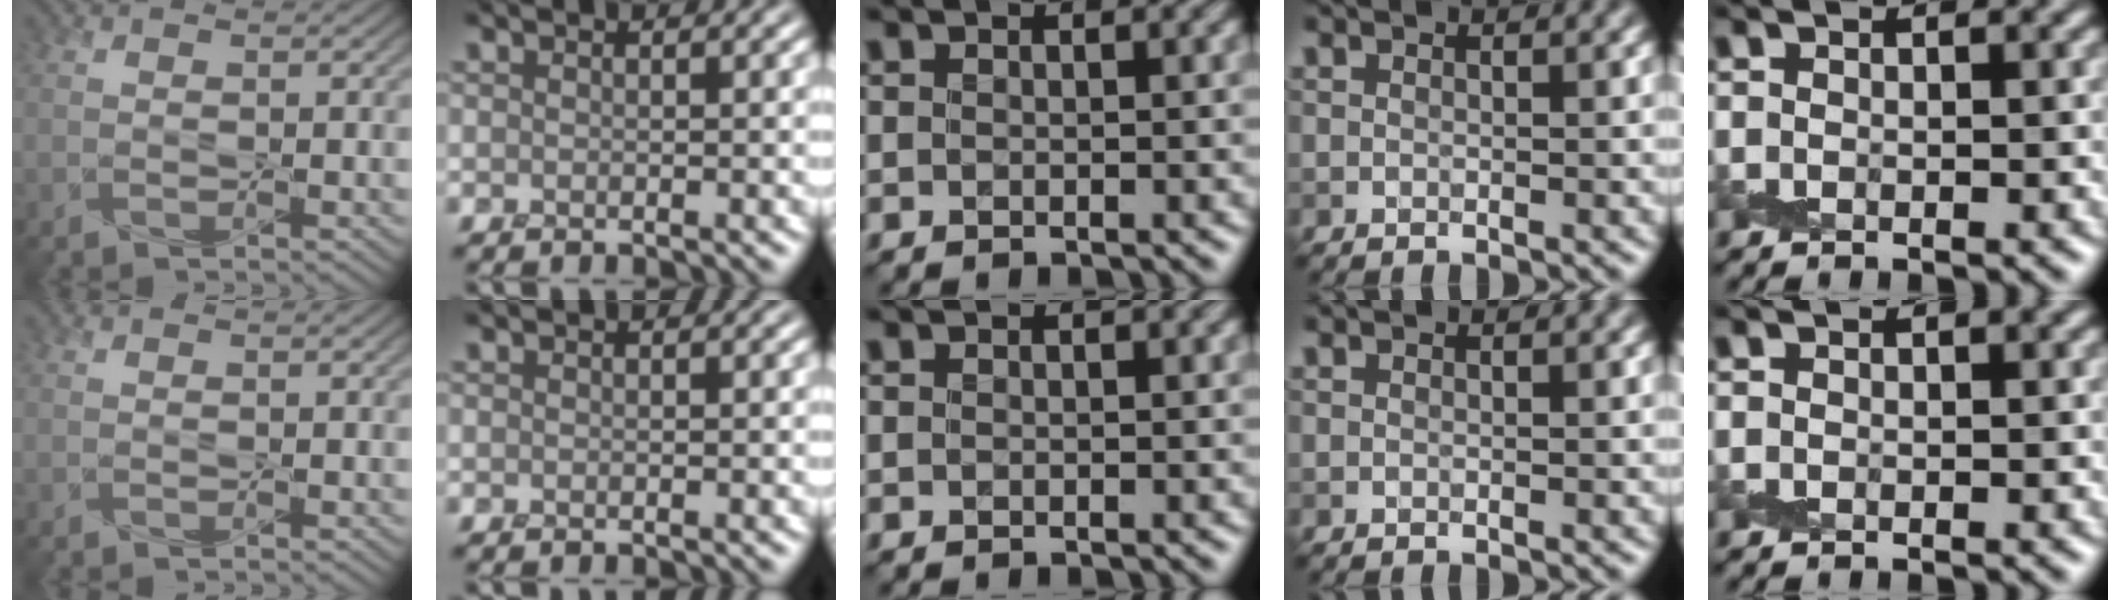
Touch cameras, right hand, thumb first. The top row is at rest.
{}